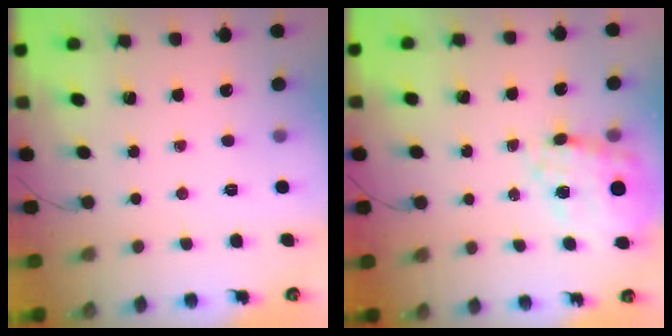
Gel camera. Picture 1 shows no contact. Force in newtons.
{"total": 15.6, "press": 15.2, "slide": 3.7}